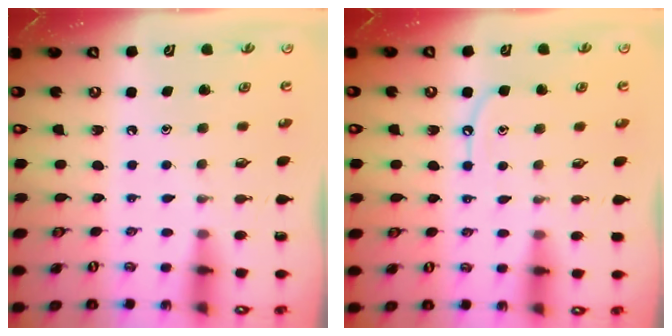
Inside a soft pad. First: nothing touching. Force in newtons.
{"total": 5.8, "press": 5.8, "slide": 0.5}